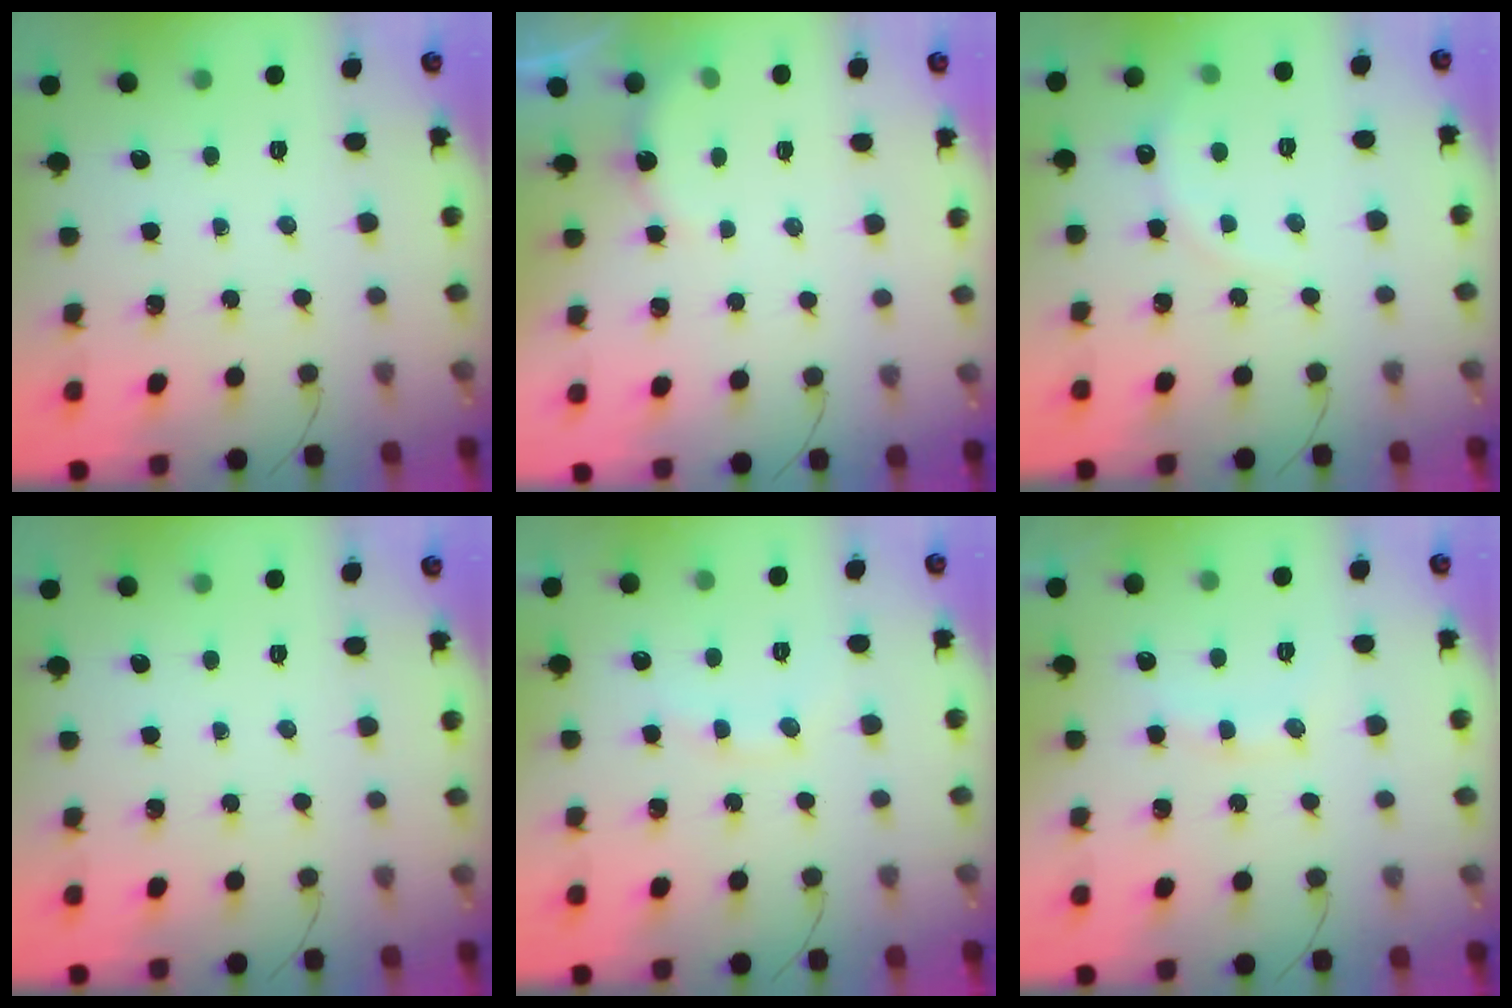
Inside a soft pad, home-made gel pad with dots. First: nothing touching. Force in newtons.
{"total": 5.0, "press": 5.0, "slide": 0.8}
{"total": 7.2, "press": 7.0, "slide": 1.6}
{"total": 0.0}
{"total": 8.4, "press": 8.2, "slide": 1.7}
{"total": 8.8, "press": 8.8, "slide": 1.0}